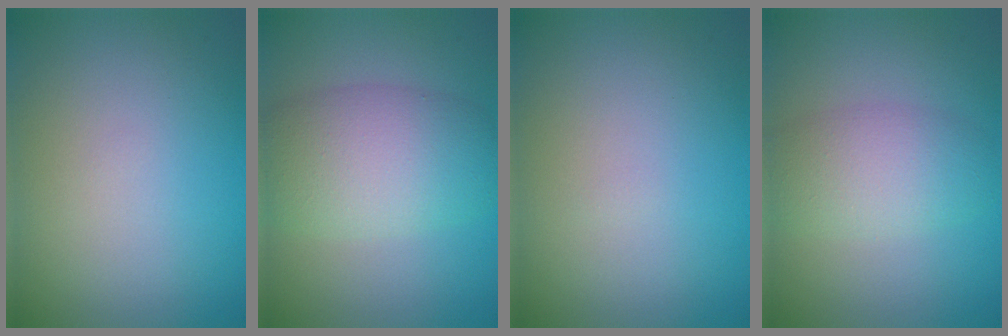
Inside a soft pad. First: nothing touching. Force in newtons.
{"total": 6.7, "press": 6.7, "slide": 0.6}
{"total": 0.0}
{"total": 4.2, "press": 4.2, "slide": 0.2}